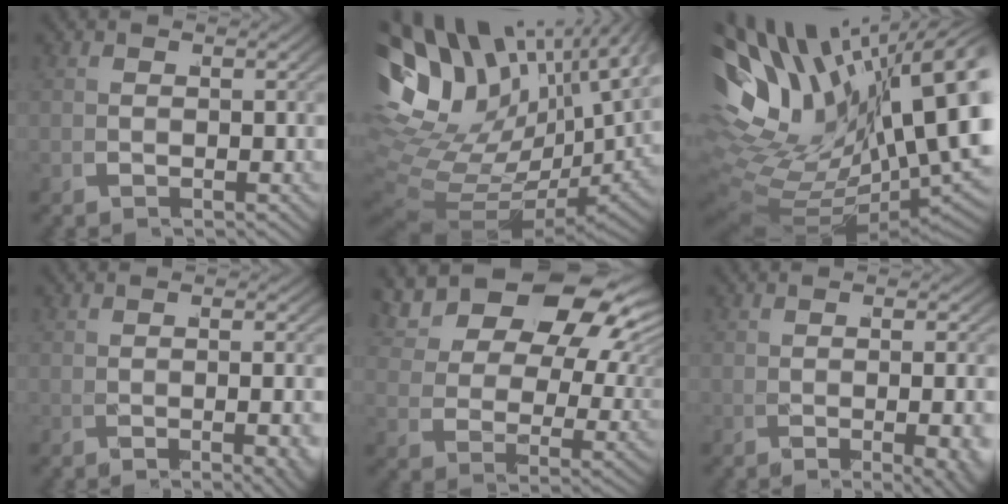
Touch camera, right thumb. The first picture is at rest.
{"total": 16.4, "force": [2.5, 10.8, 12.1], "torque": [-0.251, -0.023, 0.051]}
{"total": 18.2, "force": [0.7, 11.2, 14.2], "torque": [-0.274, -0.035, 0.031]}
{"total": 2.8, "force": [-0.9, 1.0, 2.5], "torque": [-0.046, -0.009, -0.012]}
{"total": 11.8, "force": [5.4, 6.2, 8.4], "torque": [-0.144, 0.019, 0.074]}
{"total": 3.9, "force": [-1.4, 1.2, 3.4], "torque": [-0.061, -0.015, -0.015]}